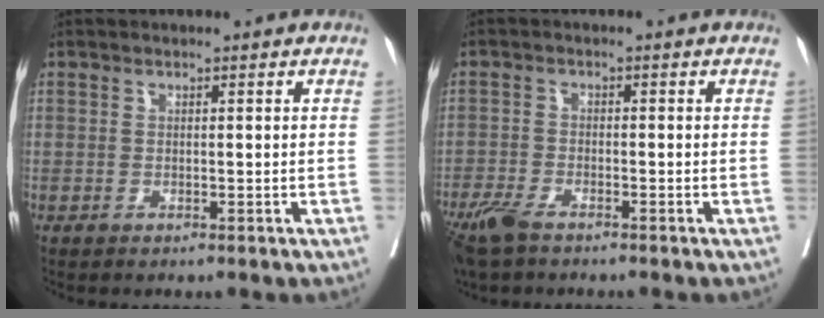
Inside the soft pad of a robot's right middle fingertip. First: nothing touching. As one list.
[{"total": 5.2, "force": [-4.0, 1.4, 3.0], "torque": [-0.062, -0.010, -0.075]}]